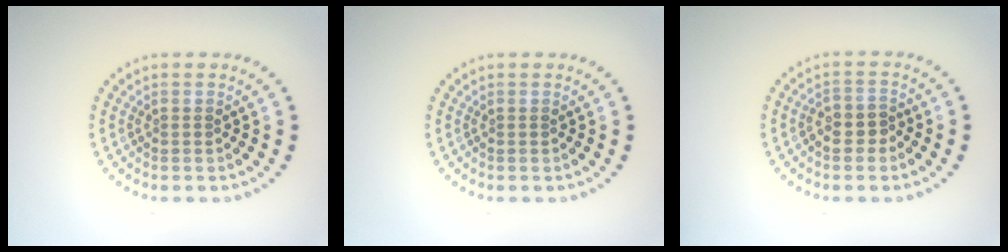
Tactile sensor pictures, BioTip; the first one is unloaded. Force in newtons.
{"total": 0.0}
{"total": 2.4, "press": 2.2, "slide": 0.8}